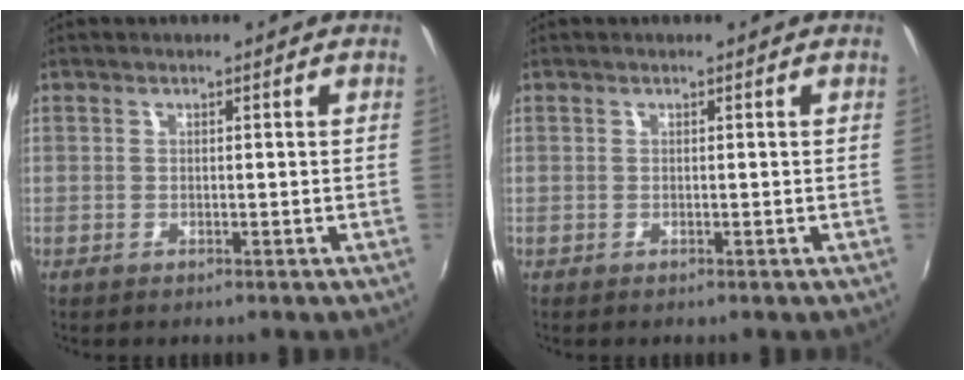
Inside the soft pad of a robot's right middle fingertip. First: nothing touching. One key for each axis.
{"total": 0.0}